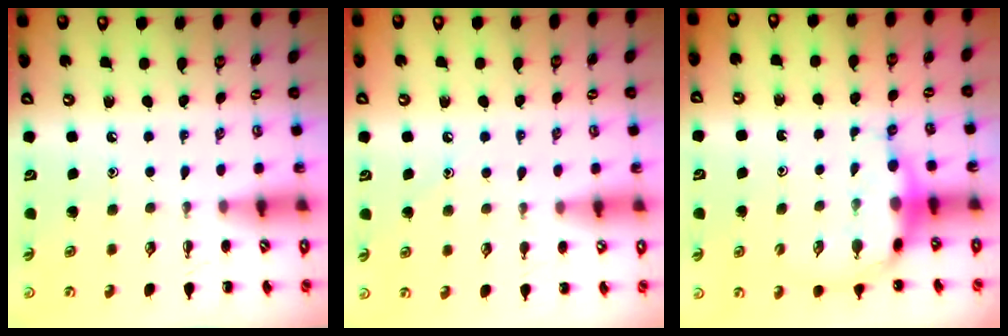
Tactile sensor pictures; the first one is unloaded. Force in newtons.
{"total": 8.0, "press": 7.9, "slide": 1.6}
{"total": 6.7, "press": 6.5, "slide": 1.6}